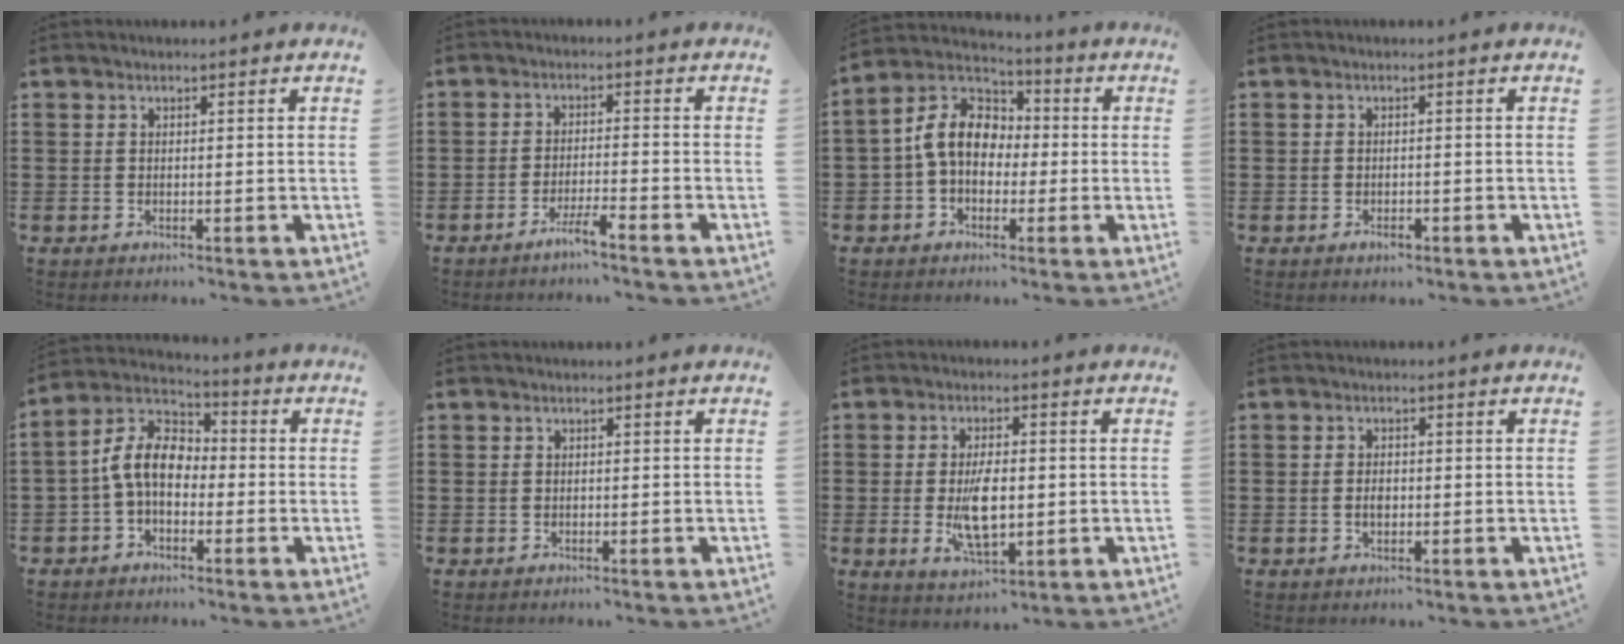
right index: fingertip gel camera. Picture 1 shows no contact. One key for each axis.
{"total": 3.4, "fx": -2.7, "fy": -0.1, "fz": 2.0, "tx": -0.041, "ty": -0.001, "tz": -0.051}
{"total": 9.2, "fx": -0.1, "fy": 6.9, "fz": 6.1, "tx": -0.154, "ty": 0.015, "tz": -0.008}
{"total": 1.2, "fx": -0.9, "fy": 0.6, "fz": 0.7, "tx": -0.016, "ty": -0.004, "tz": -0.016}
{"total": 8.6, "fx": -0.7, "fy": 5.6, "fz": 6.5, "tx": -0.169, "ty": 0.006, "tz": -0.024}
{"total": 0.7, "fx": 0.0, "fy": 0.7, "fz": 0.1, "tx": -0.003, "ty": 0.005, "tz": -0.001}
{"total": 7.1, "fx": -0.8, "fy": 3.2, "fz": 6.3, "tx": -0.123, "ty": -0.006, "tz": -0.017}
{"total": 1.9, "fx": -0.3, "fy": 1.2, "fz": 1.5, "tx": -0.029, "ty": 0.004, "tz": -0.005}